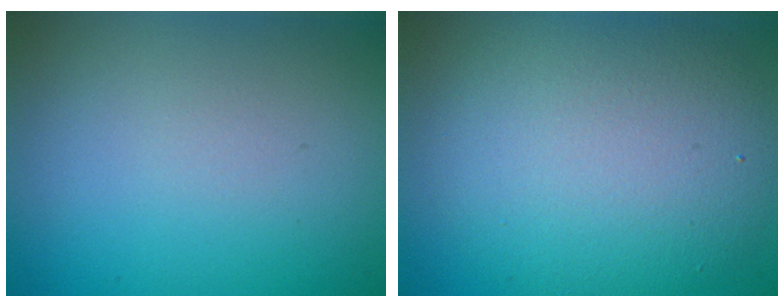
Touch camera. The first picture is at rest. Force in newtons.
{"total": 7.3, "press": 7.3, "slide": 0.4}